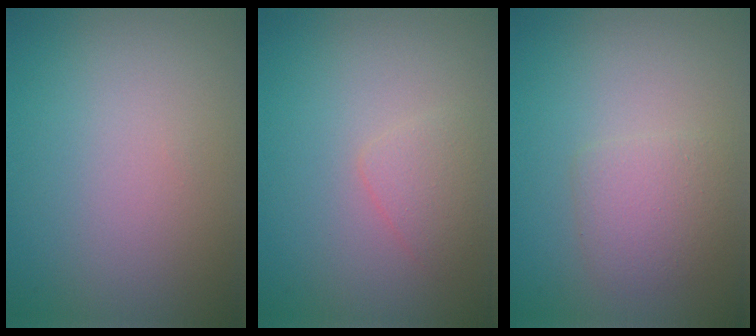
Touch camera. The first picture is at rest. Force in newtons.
{"total": 1.6, "press": 1.6, "slide": 0.1}
{"total": 2.3, "press": 2.3, "slide": 0.0}